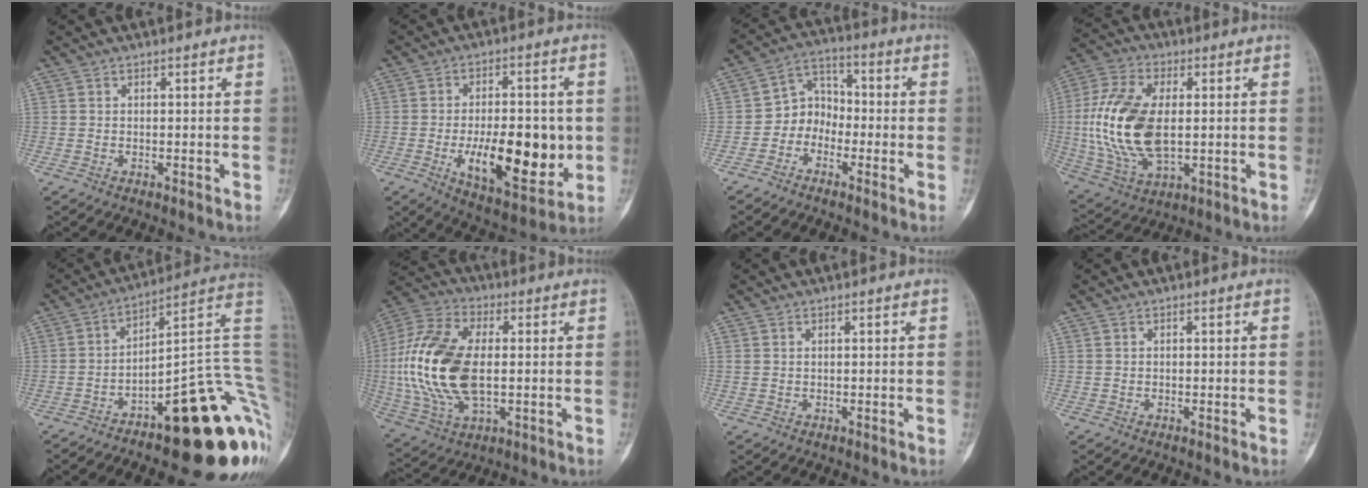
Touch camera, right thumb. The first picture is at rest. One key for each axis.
{"total": 18.2, "fx": -3.0, "fy": 8.3, "fz": 15.9, "tx": -0.211, "ty": -0.009, "tz": -0.035}
{"total": 6.9, "fx": -2.4, "fy": 5.7, "fz": 3.1, "tx": -0.019, "ty": 0.041, "tz": -0.060}
{"total": 18.8, "fx": 0.3, "fy": 10.3, "fz": 15.7, "tx": -0.332, "ty": -0.004, "tz": 0.013}
{"total": 26.0, "fx": -9.8, "fy": 8.1, "fz": 22.7, "tx": -0.198, "ty": 0.086, "tz": -0.130}
{"total": 21.2, "fx": -0.1, "fy": 11.5, "fz": 17.8, "tx": -0.381, "ty": 0.002, "tz": 0.002}
{"total": 0.7, "fx": 0.2, "fy": 0.4, "fz": 0.5, "tx": -0.015, "ty": 0.009, "tz": 0.009}
{"total": 0.0}